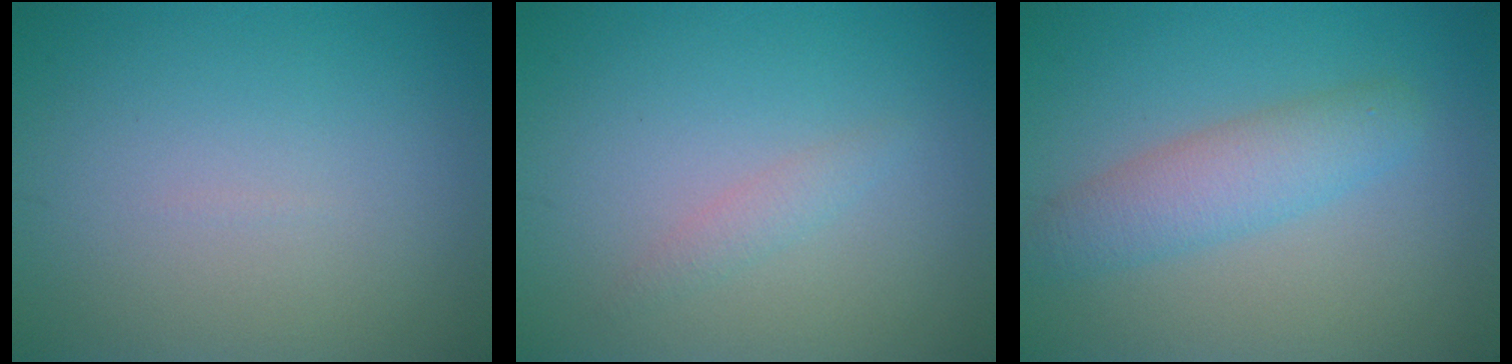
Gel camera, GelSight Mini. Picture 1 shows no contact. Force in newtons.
{"total": 1.1, "press": 1.1, "slide": 0.0}
{"total": 3.7, "press": 3.7, "slide": 0.1}